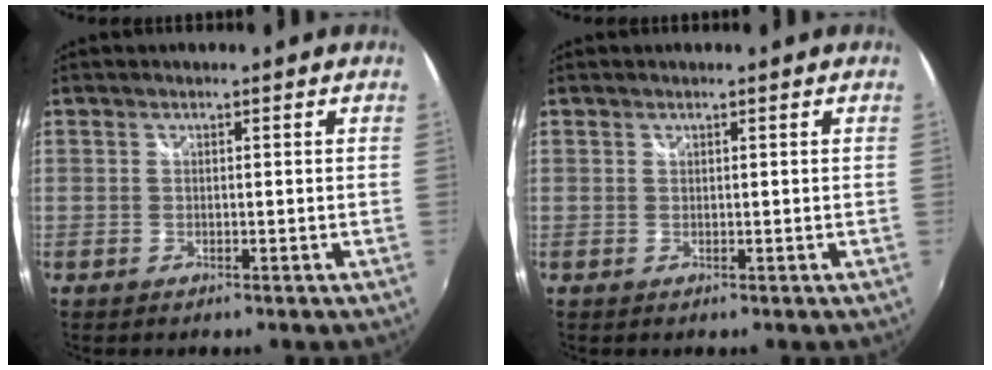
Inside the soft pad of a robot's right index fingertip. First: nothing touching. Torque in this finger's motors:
{"motor_torque": [-0.62, 0.52, -0.03, -0.01]}